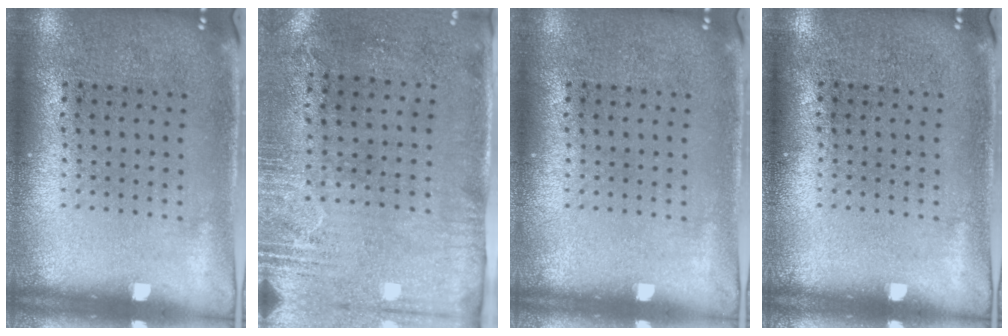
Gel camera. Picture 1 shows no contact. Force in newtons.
{"total": 3.0, "press": 2.5, "slide": 1.8}
{"total": 0.0}
{"total": 0.0}